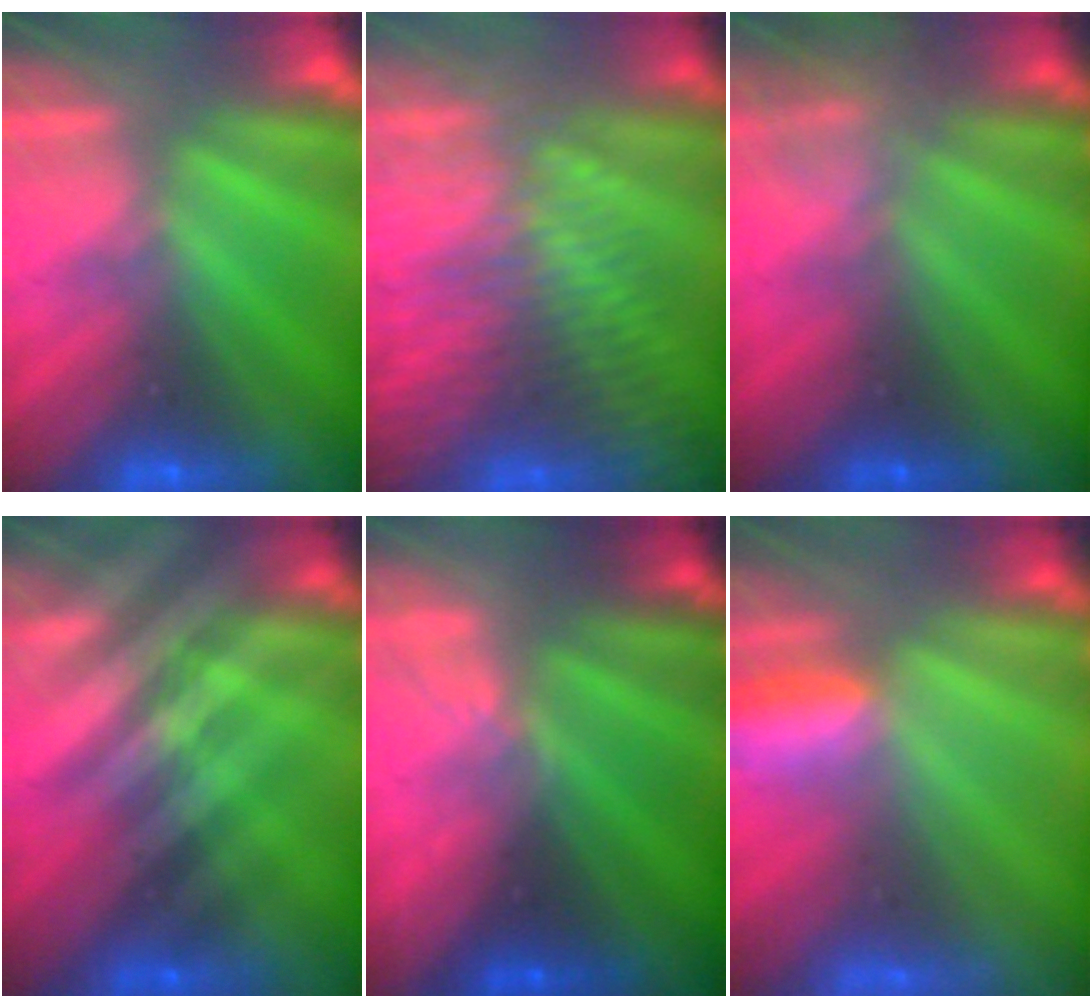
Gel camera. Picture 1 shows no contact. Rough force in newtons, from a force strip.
{"total": 9.6}
{"total": 2.3}
{"total": 2.4}
{"total": 1.6}
{"total": 3.1}